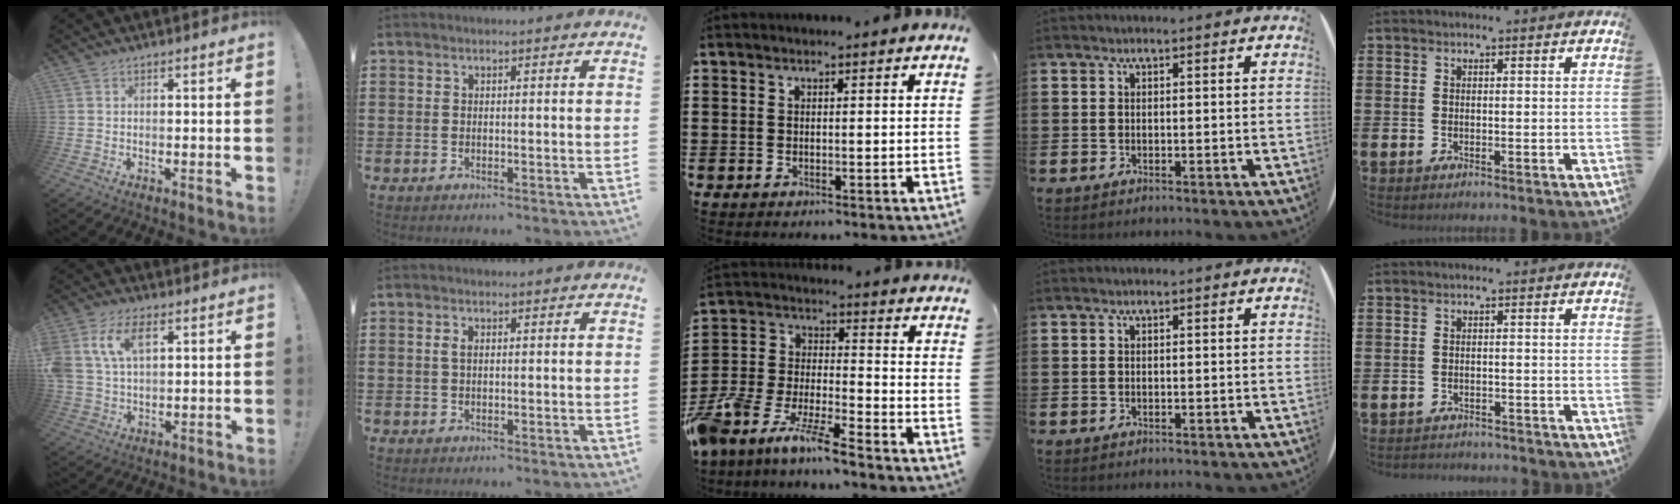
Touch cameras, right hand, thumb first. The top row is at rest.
{"thumb": {"total": 11.1, "force": [4.0, 7.0, 7.6], "torque": [-0.168, 0.000, 0.073]}, "index": {"total": 1.5, "force": [0.3, 0.7, 1.3], "torque": [-0.029, 0.005, 0.004]}, "middle": {"total": 8.6, "force": [-8.2, 0.6, 2.5], "torque": [-0.073, 0.003, -0.170]}, "little": {"total": 1.6, "force": [-1.6, 0.0, -0.2], "torque": [-0.001, 0.003, -0.036]}}